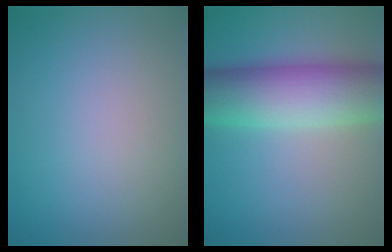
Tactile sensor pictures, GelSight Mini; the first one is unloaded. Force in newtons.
{"total": 10.7, "press": 10.7, "slide": 0.2}